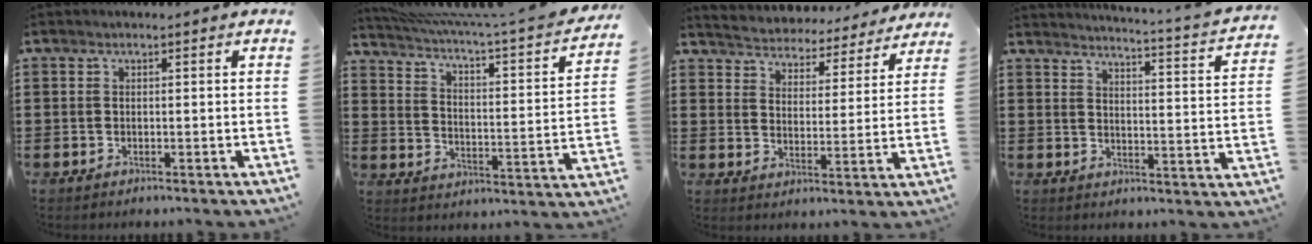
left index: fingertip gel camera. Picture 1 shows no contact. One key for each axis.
{"total": 3.7, "fx": 2.9, "fy": -0.6, "fz": 2.2, "tx": -0.060, "ty": -0.039, "tz": 0.037}
{"total": 4.1, "fx": 4.1, "fy": -0.1, "fz": -0.6, "tx": -0.015, "ty": -0.039, "tz": 0.064}
{"total": 2.8, "fx": 2.4, "fy": -0.9, "fz": 1.2, "tx": -0.033, "ty": -0.037, "tz": 0.026}